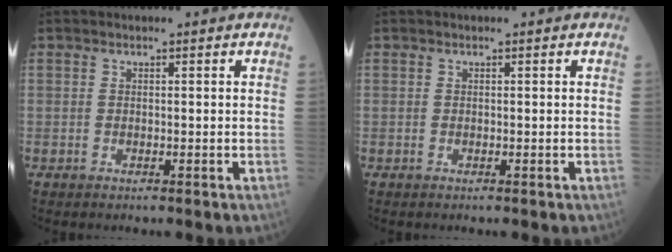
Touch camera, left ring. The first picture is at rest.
{"total": 0.0}